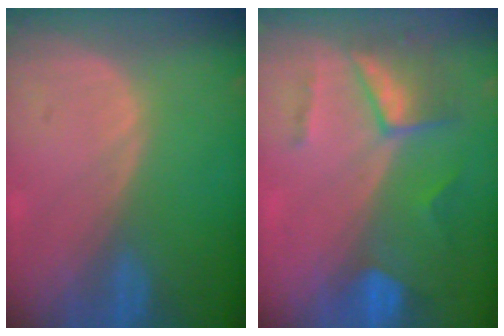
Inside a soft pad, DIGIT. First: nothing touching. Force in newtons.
{"total": 7.4, "press": 6.5, "slide": 3.4}